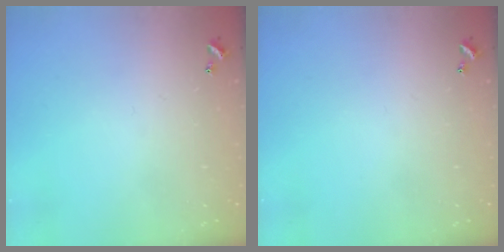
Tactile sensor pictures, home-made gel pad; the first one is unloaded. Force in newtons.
{"total": 0.0}